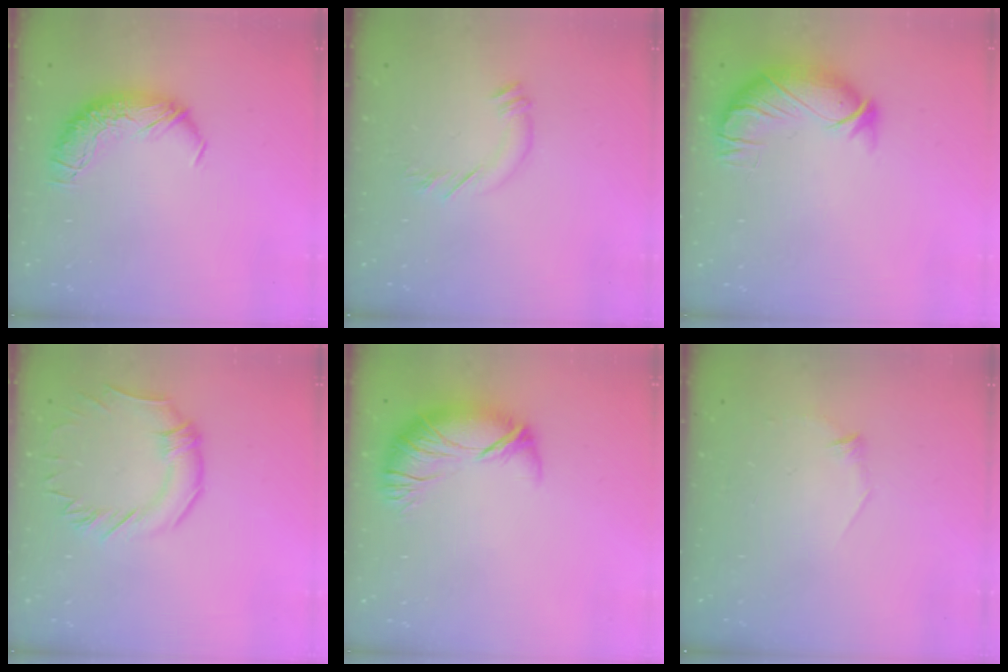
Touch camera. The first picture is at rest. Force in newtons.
{"total": 5.0, "press": 4.9, "slide": 0.2}
{"total": 3.7, "press": 2.2, "slide": 2.9}
{"total": 0.9, "press": 0.2, "slide": 0.9}
{"total": 2.6, "press": 1.6, "slide": 2.0}
{"total": 7.9, "press": 7.9, "slide": 0.7}